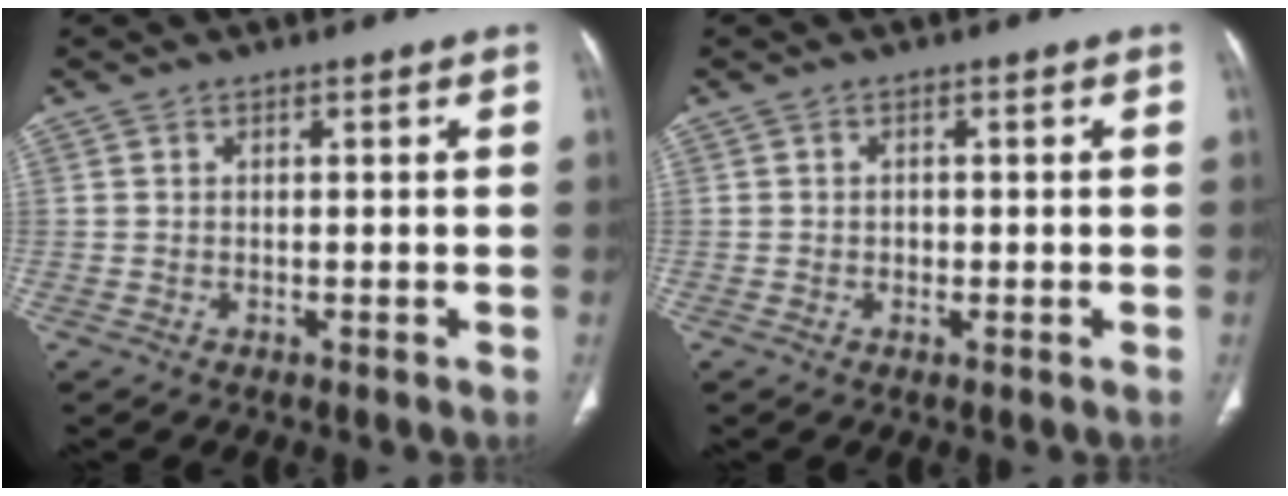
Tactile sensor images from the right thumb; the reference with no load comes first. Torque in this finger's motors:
{"motor_torque": [-0.49, -0.48, -0.20, 0.20, -0.03]}